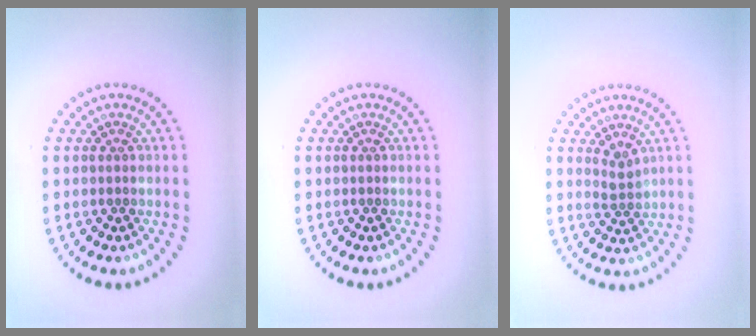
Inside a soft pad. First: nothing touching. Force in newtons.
{"total": 0.0}
{"total": 1.5, "press": 1.1, "slide": 1.0}